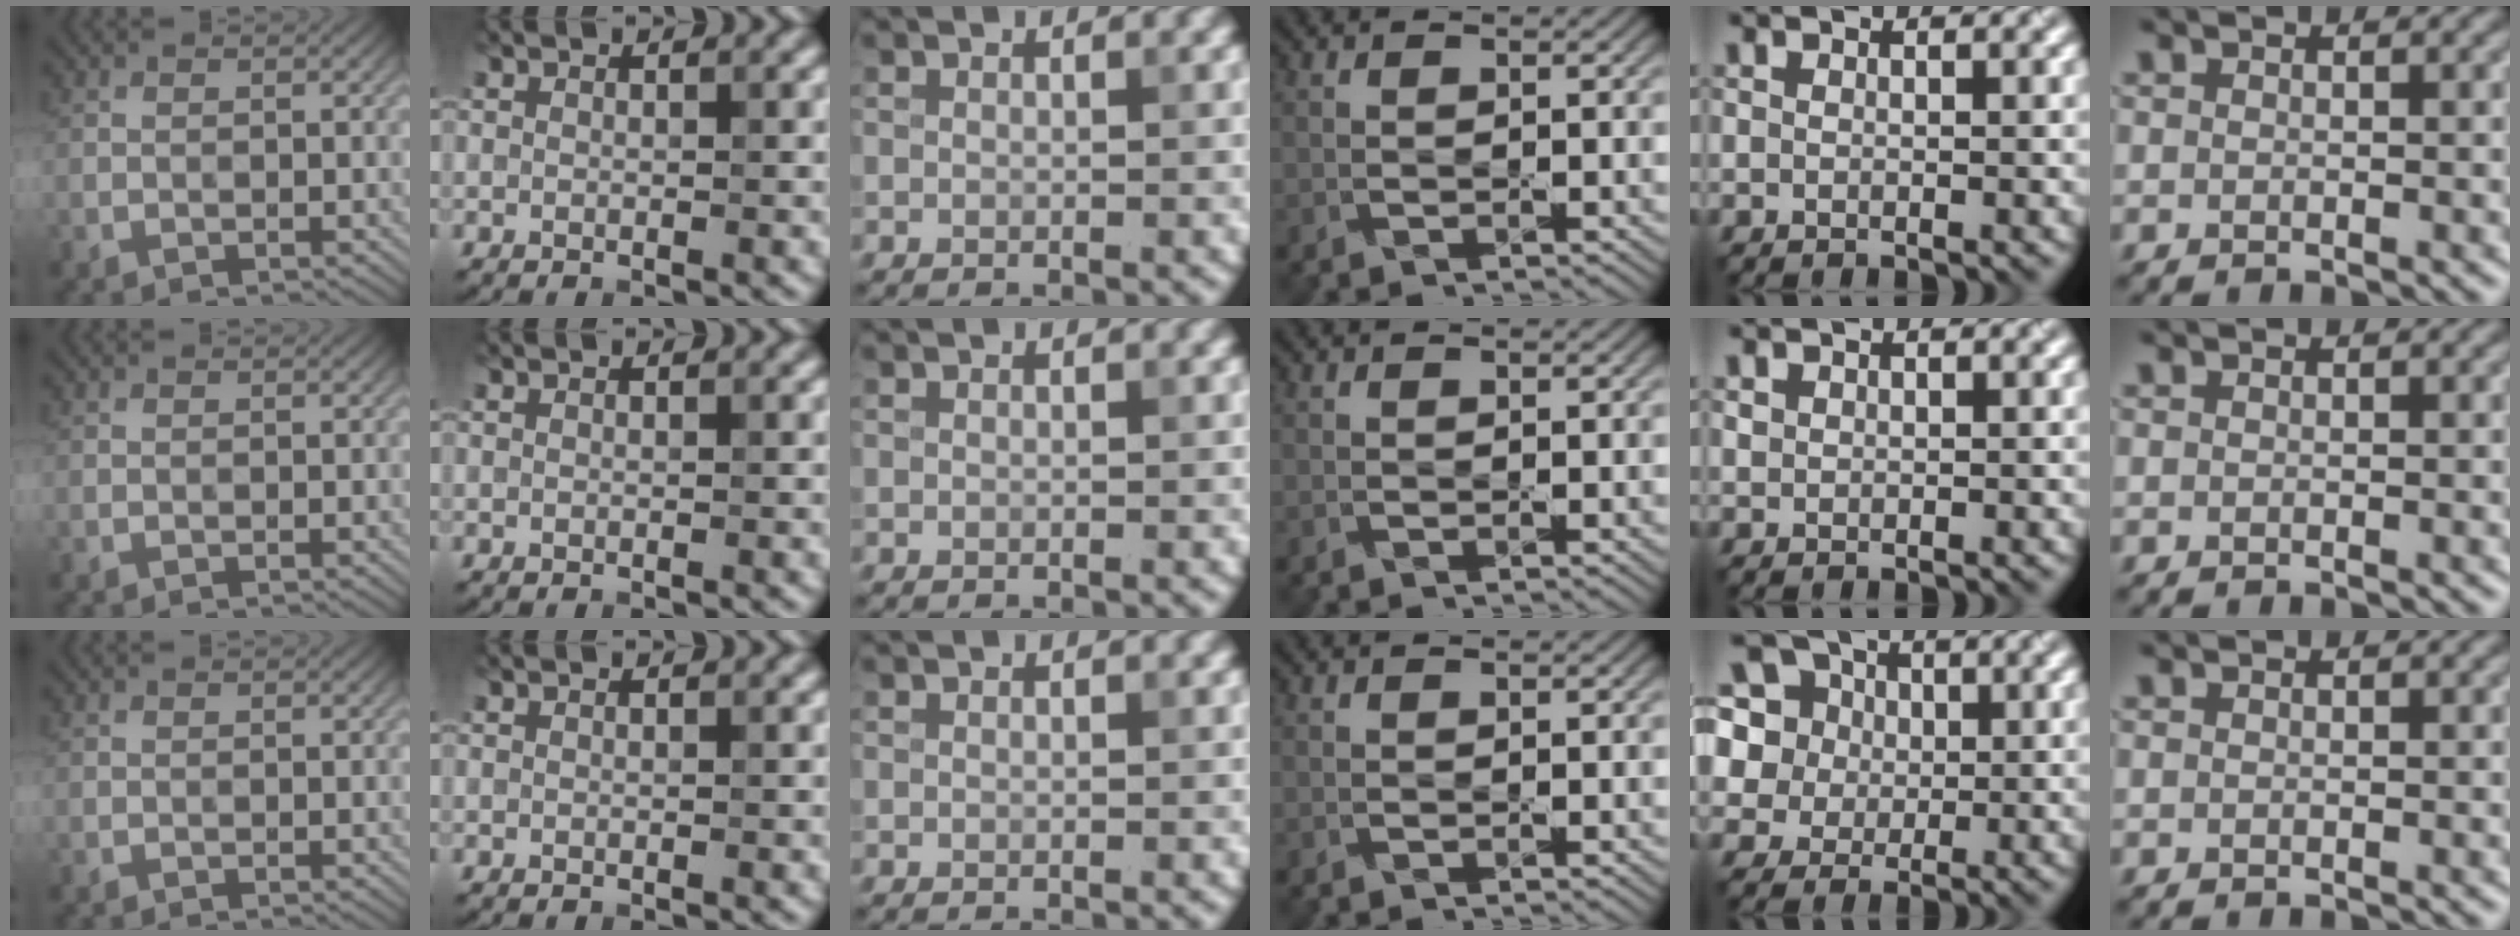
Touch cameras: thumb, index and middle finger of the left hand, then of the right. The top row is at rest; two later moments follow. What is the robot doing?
{"motion": "press", "object": "toy piano key"}